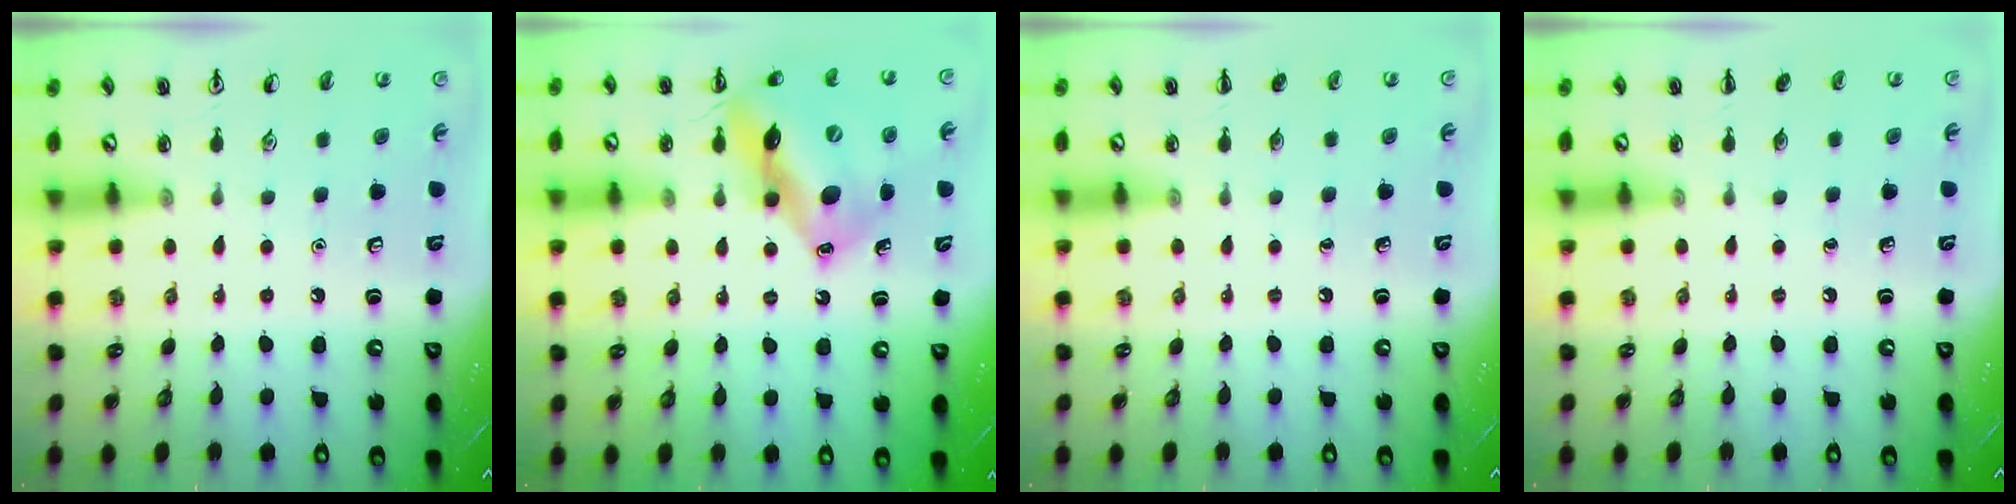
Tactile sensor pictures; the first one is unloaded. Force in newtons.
{"total": 16.5, "press": 16.3, "slide": 2.7}
{"total": 0.0}
{"total": 0.0}